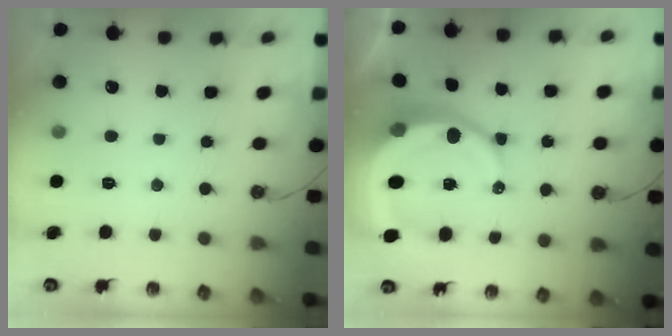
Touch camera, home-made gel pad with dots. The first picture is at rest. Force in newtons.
{"total": 14.5, "press": 14.4, "slide": 1.7}